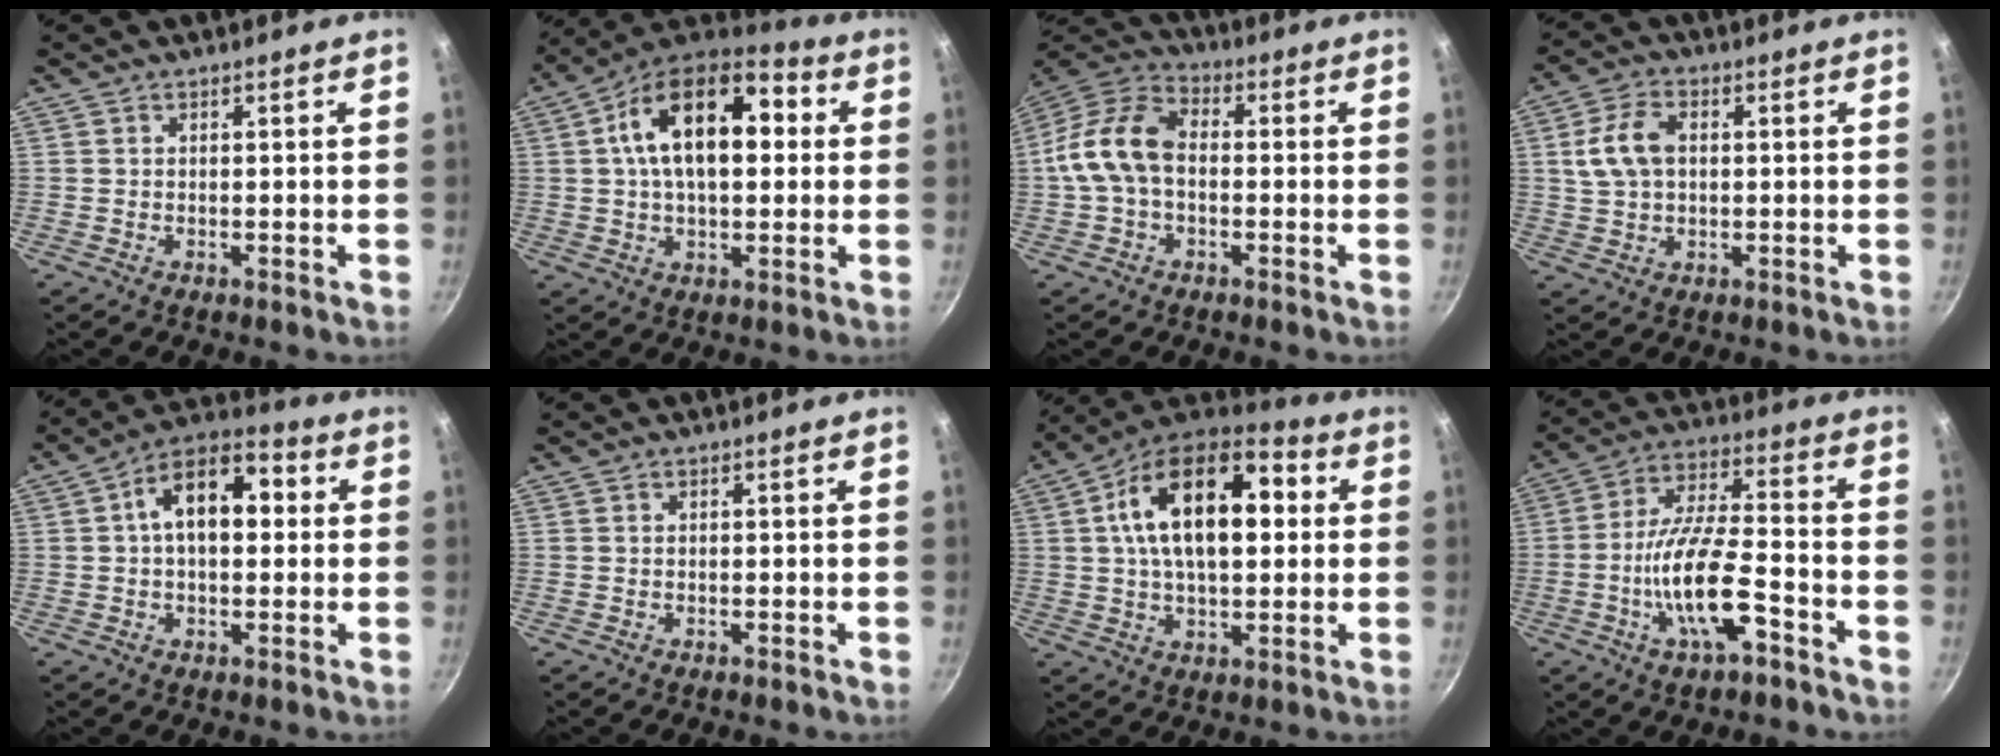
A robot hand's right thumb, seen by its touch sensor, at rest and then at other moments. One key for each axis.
{"total": 19.1, "fx": 3.5, "fy": 10.6, "fz": 15.5, "tx": -0.234, "ty": 0.029, "tz": 0.044}
{"total": 12.8, "fx": -0.5, "fy": 8.3, "fz": 9.7, "tx": -0.193, "ty": 0.036, "tz": -0.019}
{"total": 7.8, "fx": 1.2, "fy": 5.1, "fz": 5.8, "tx": -0.114, "ty": 0.014, "tz": 0.025}
{"total": 12.9, "fx": 1.9, "fy": 7.5, "fz": 10.4, "tx": -0.150, "ty": 0.034, "tz": 0.019}
{"total": 0.0}
{"total": 20.8, "fx": 3.8, "fy": 11.3, "fz": 17.1, "tx": -0.262, "ty": 0.023, "tz": 0.049}
{"total": 14.6, "fx": -5.3, "fy": 5.1, "fz": 12.7, "tx": -0.243, "ty": 0.038, "tz": -0.095}